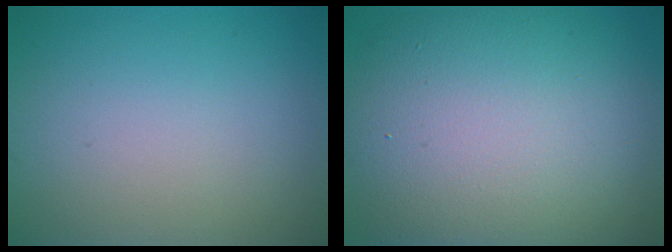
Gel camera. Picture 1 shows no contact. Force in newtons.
{"total": 13.8, "press": 13.7, "slide": 0.7}